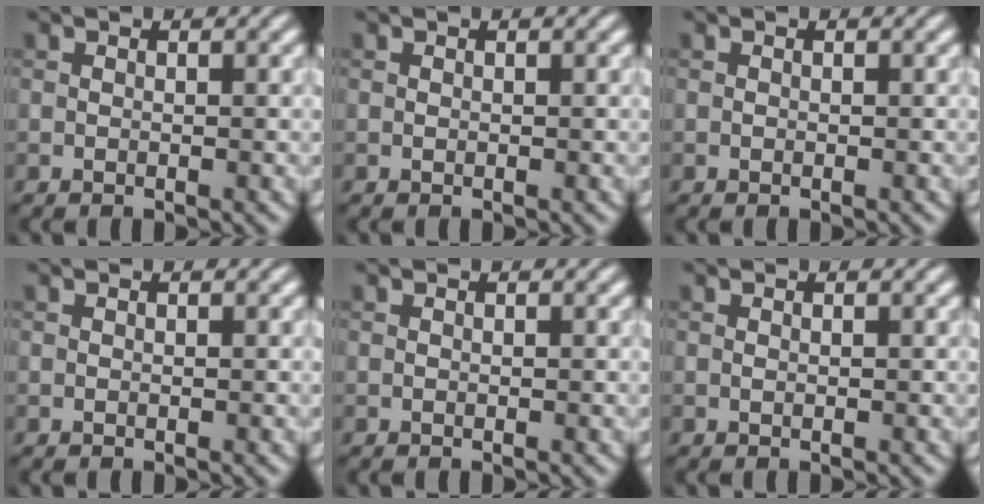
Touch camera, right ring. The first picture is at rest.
{"total": 0.0}
{"total": 0.0}
{"total": 0.0}
{"total": 0.0}
{"total": 0.0}